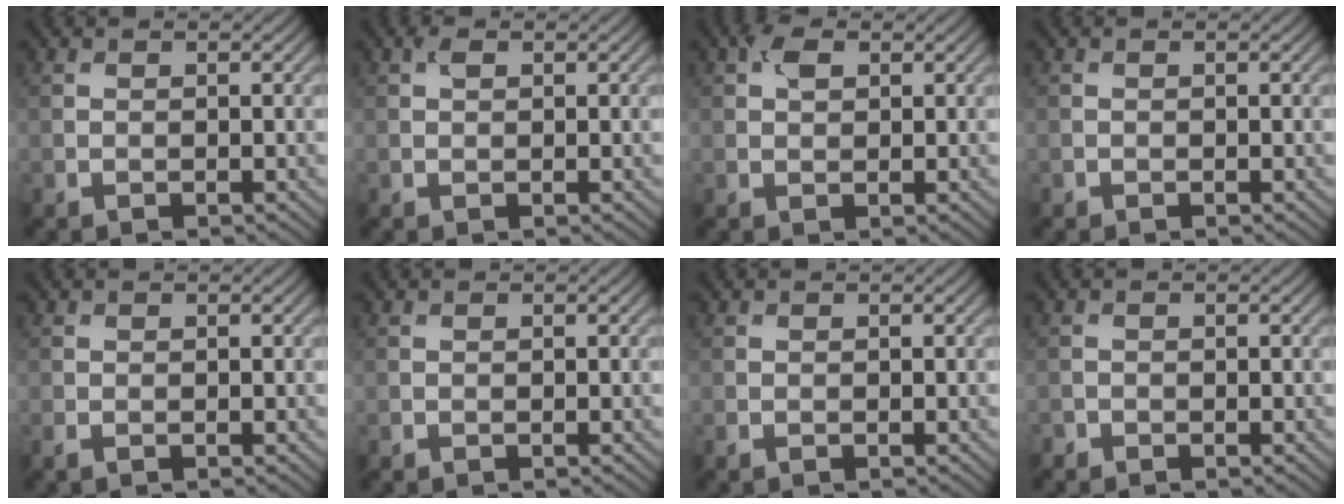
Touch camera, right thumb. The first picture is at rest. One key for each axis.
{"total": 1.0, "fx": 0.5, "fy": 0.6, "fz": 0.7, "tx": -0.015, "ty": 0.002, "tz": 0.008}
{"total": 2.3, "fx": 1.0, "fy": 1.4, "fz": 1.6, "tx": -0.032, "ty": 0.006, "tz": 0.014}
{"total": 0.0}
{"total": 0.5, "fx": -0.3, "fy": 0.2, "fz": 0.4, "tx": -0.014, "ty": -0.003, "tz": -0.006}
{"total": 0.0}
{"total": 0.0}
{"total": 0.6, "fx": -0.5, "fy": 0.2, "fz": -0.1, "tx": 0.001, "ty": -0.003, "tz": -0.011}